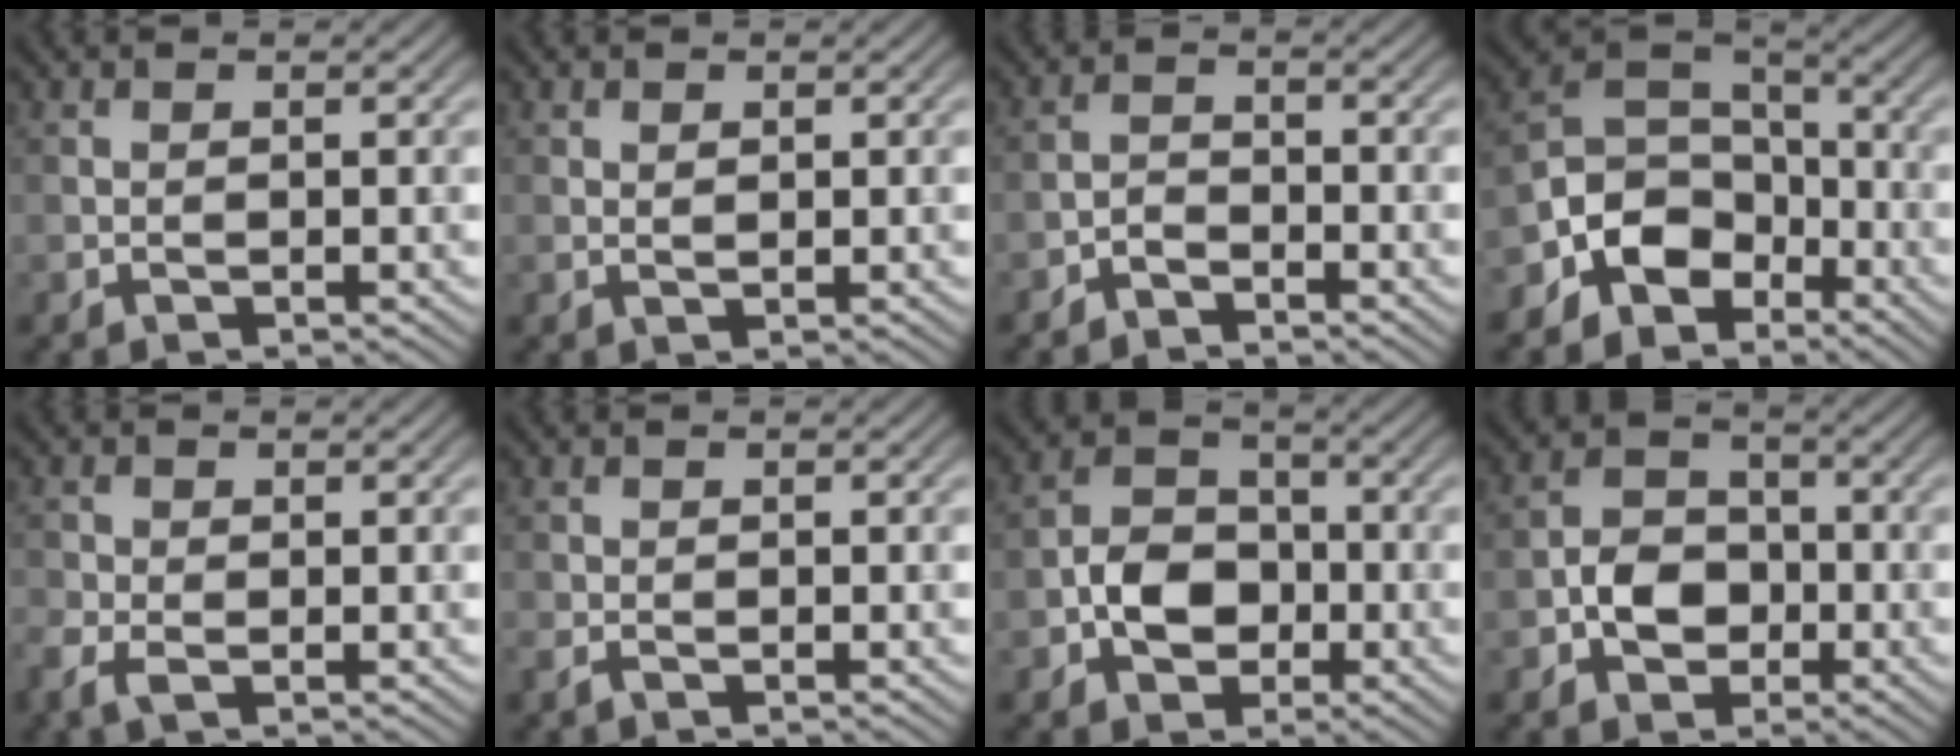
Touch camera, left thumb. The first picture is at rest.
{"total": 0.8, "force": [0.4, 0.4, 0.6], "torque": [-0.011, -0.002, 0.007]}
{"total": 2.2, "force": [-1.9, 0.8, 0.7], "torque": [-0.011, 0.004, -0.045]}
{"total": 8.7, "force": [-4.7, 6.1, 4.1], "torque": [-0.072, 0.002, -0.108]}
{"total": 2.9, "force": [-1.3, 1.8, 1.9], "torque": [-0.049, -0.006, -0.029]}
{"total": 1.4, "force": [-0.8, 0.7, 0.9], "torque": [-0.023, -0.003, -0.018]}
{"total": 5.8, "force": [-1.7, 4.4, 3.3], "torque": [-0.059, 0.002, -0.038]}
{"total": 5.1, "force": [-1.6, 4.0, 2.8], "torque": [-0.047, 0.002, -0.037]}